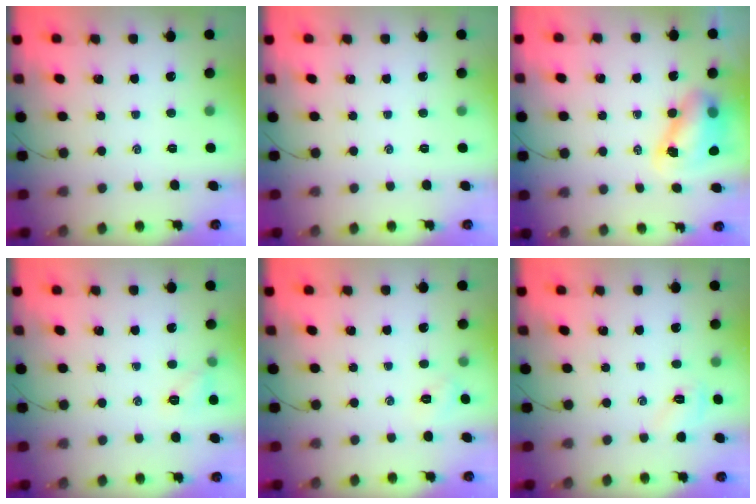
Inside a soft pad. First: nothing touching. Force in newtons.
{"total": 0.0}
{"total": 8.2, "press": 8.0, "slide": 1.8}
{"total": 6.0, "press": 5.7, "slide": 1.7}
{"total": 2.4, "press": 2.3, "slide": 0.7}
{"total": 4.7, "press": 4.5, "slide": 1.4}